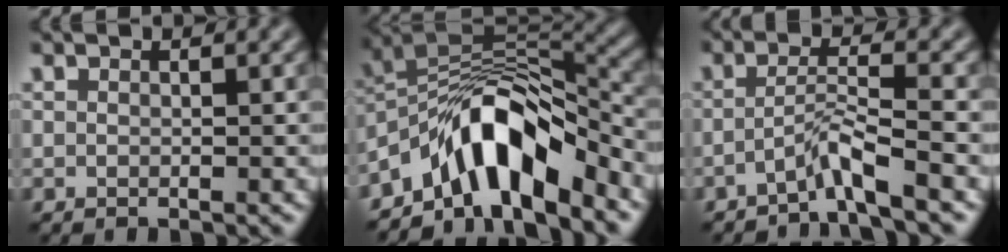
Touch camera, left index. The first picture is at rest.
{"total": 9.4, "force": [-5.7, 3.5, 6.6], "torque": [-0.091, 0.011, -0.109]}
{"total": 2.7, "force": [-2.0, -0.3, 1.8], "torque": [-0.035, 0.011, -0.048]}